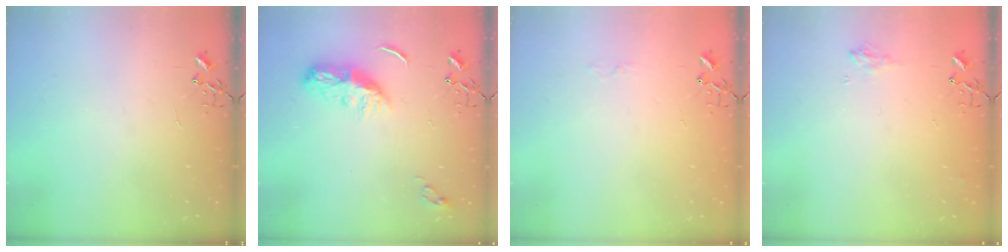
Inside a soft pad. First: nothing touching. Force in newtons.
{"total": 9.1, "press": 9.1, "slide": 0.2}
{"total": 3.3, "press": 3.2, "slide": 0.5}
{"total": 7.7, "press": 7.7, "slide": 0.9}